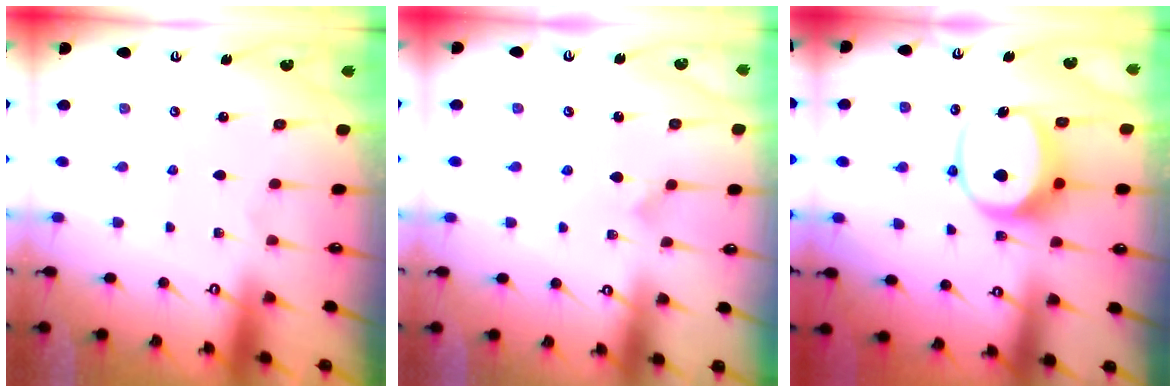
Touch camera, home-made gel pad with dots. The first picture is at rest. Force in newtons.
{"total": 2.5, "press": 2.5, "slide": 0.2}
{"total": 8.6, "press": 8.5, "slide": 1.4}